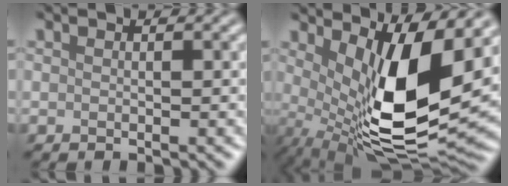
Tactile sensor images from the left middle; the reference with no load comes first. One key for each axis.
{"total": 11.9, "fx": 2.1, "fy": 3.9, "fz": 11.0, "tx": -0.188, "ty": -0.027, "tz": 0.047}